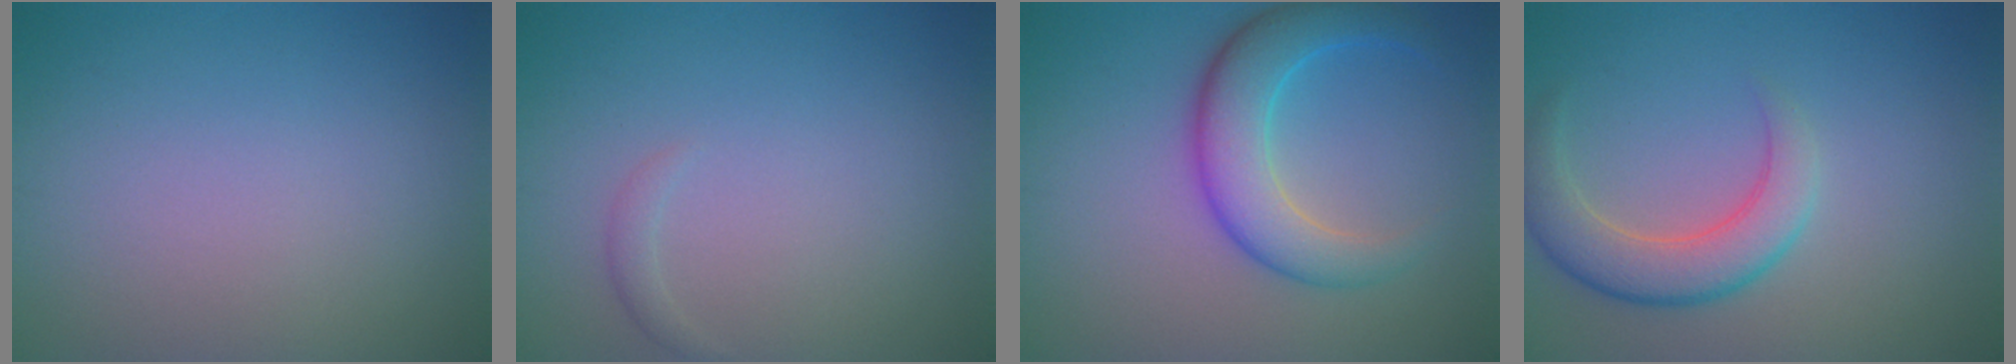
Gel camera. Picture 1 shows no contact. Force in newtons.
{"total": 0.7, "press": 0.7, "slide": 0.0}
{"total": 5.6, "press": 5.6, "slide": 0.3}
{"total": 4.4, "press": 4.4, "slide": 0.3}